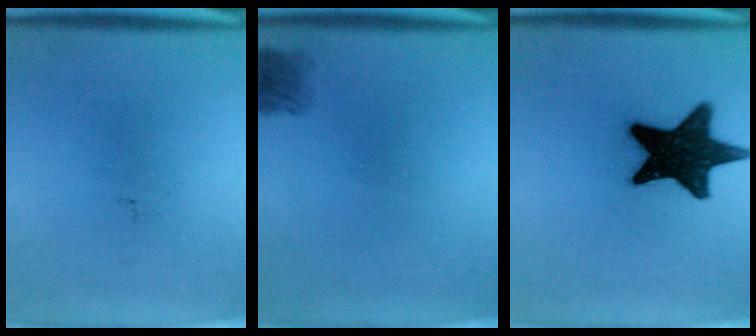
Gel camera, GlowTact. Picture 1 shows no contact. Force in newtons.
{"total": 2.1}
{"total": 17.0}